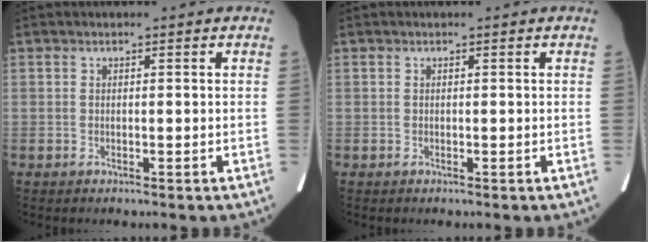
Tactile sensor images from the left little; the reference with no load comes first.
{"total": 0.0}